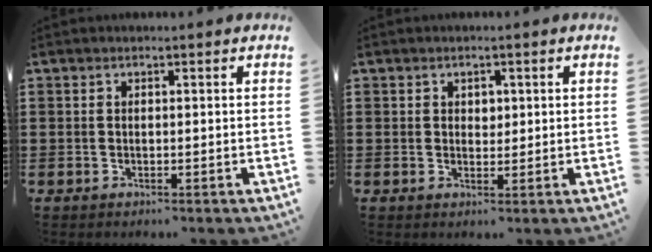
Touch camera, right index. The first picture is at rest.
{"total": 1.5, "force": [0.7, 1.2, 0.7], "torque": [-0.008, 0.003, 0.010]}